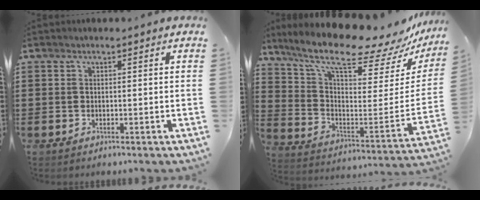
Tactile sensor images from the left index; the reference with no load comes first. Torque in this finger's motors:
{"motor_torque": [2.14, 0.00, 1.05, 0.21]}